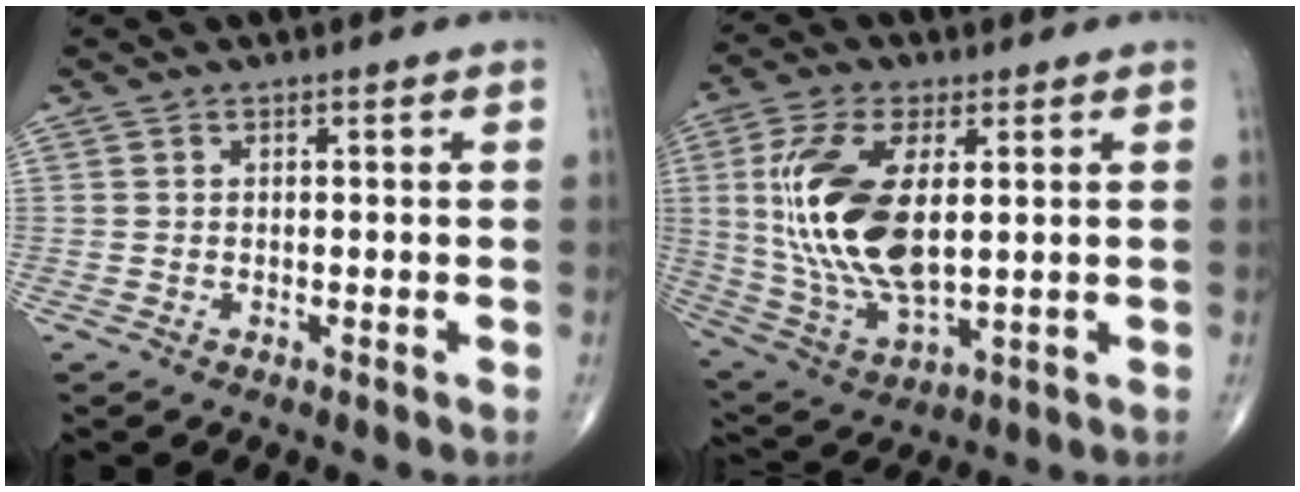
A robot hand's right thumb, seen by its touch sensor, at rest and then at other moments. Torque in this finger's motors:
{"motor_torque": [0.98, 3.13, 2.22, 0.55, 0.73]}